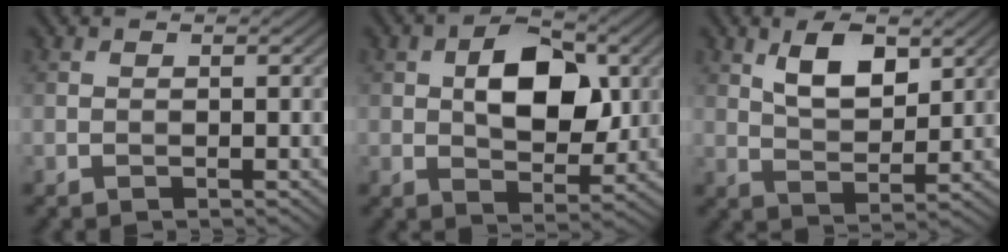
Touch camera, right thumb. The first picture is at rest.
{"total": 8.9, "force": [1.5, 5.3, 7.0], "torque": [-0.109, 0.004, 0.022]}
{"total": 6.4, "force": [3.1, 3.1, 4.7], "torque": [-0.091, -0.005, 0.057]}